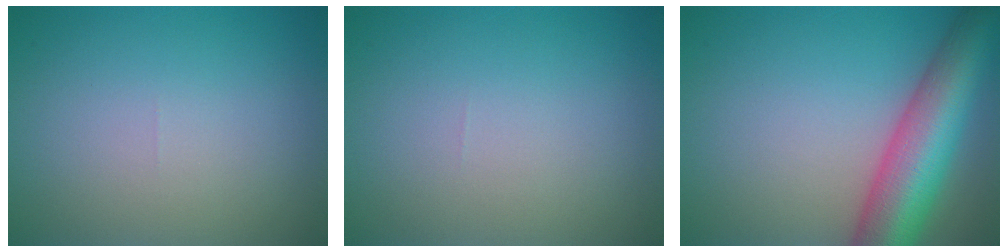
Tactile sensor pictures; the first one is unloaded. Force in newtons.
{"total": 0.0}
{"total": 10.1, "press": 10.1, "slide": 0.3}